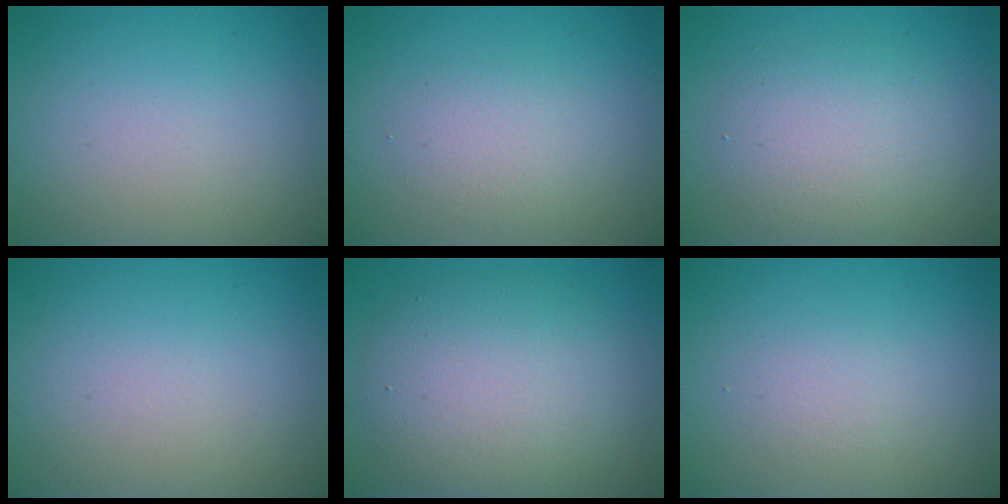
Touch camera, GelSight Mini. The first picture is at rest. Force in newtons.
{"total": 2.0, "press": 2.0, "slide": 0.1}
{"total": 4.1, "press": 4.1, "slide": 0.2}
{"total": 0.0}
{"total": 6.8, "press": 6.8, "slide": 0.4}
{"total": 1.2, "press": 1.2, "slide": 0.0}